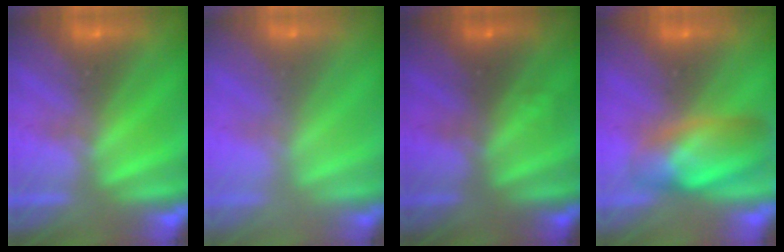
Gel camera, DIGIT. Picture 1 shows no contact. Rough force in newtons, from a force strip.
{"total": 2.5}
{"total": 1.6}
{"total": 9.8}